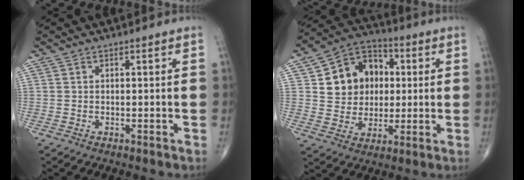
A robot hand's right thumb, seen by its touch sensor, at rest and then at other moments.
{"total": 14.3, "force": [2.7, 11.8, 7.6], "torque": [-0.081, 0.012, 0.044]}